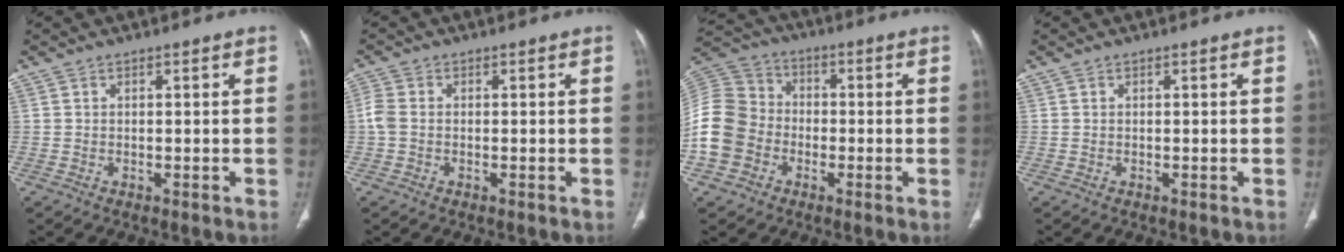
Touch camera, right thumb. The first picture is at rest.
{"total": 4.0, "force": [-0.5, 2.9, 2.7], "torque": [-0.074, 0.007, -0.019]}
{"total": 13.6, "force": [-3.7, 11.6, 6.2], "torque": [-0.120, 0.041, -0.076]}
{"total": 0.0}